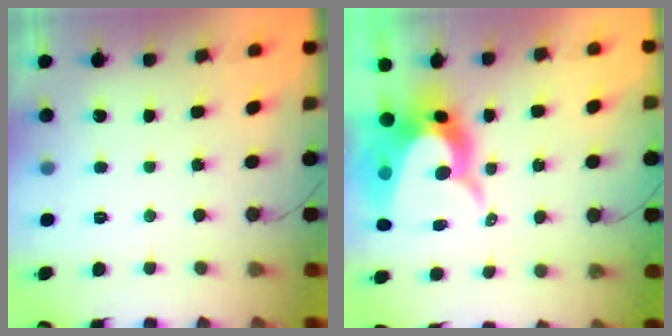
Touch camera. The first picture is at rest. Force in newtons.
{"total": 14.7, "press": 14.7, "slide": 1.0}